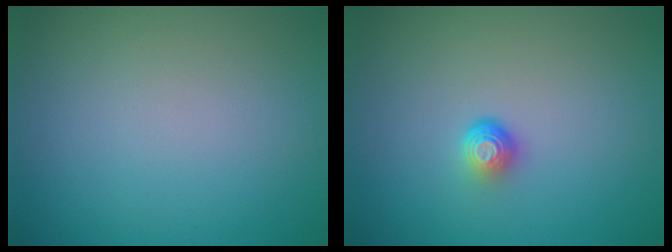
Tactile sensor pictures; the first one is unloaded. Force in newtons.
{"total": 1.7, "press": 1.1, "slide": 1.3}